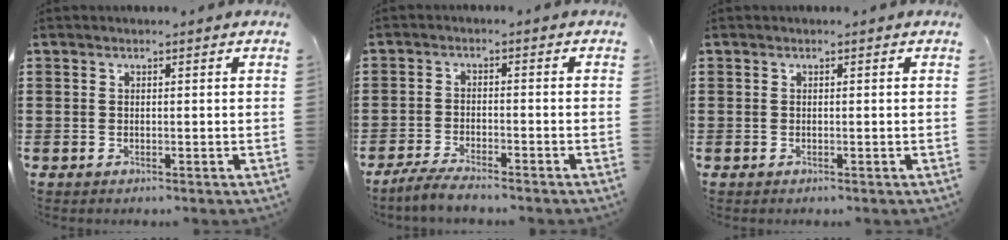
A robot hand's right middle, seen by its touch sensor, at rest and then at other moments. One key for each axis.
{"total": 3.3, "fx": -3.1, "fy": 0.2, "fz": 0.9, "tx": -0.026, "ty": 0.002, "tz": -0.067}
{"total": 0.0}